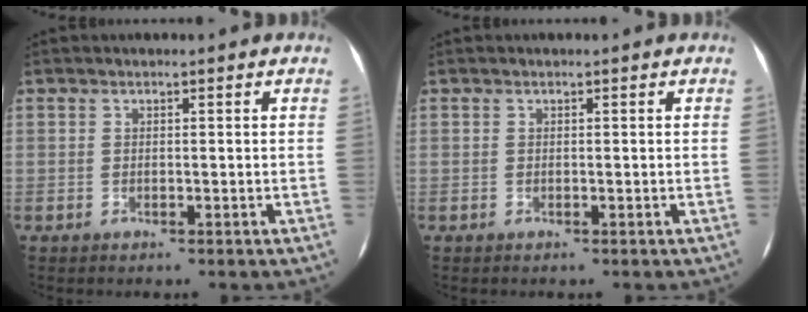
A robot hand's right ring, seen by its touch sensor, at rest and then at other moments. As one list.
[{"total": 0.0}]